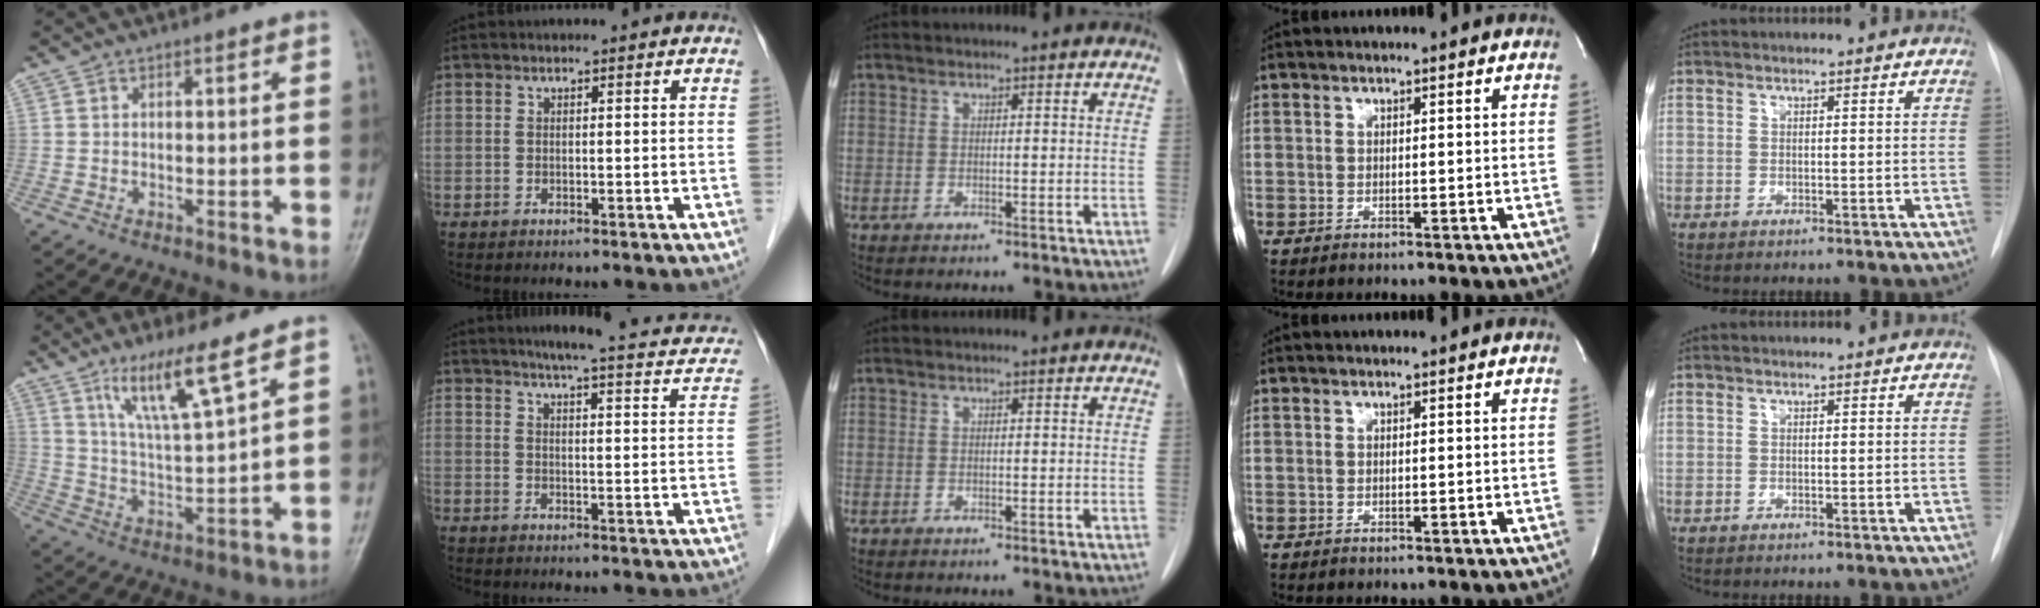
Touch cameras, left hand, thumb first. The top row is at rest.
{"thumb": {"total": 10.5, "force": [6.9, 0.9, 8.0], "torque": [-0.147, -0.044, 0.136]}, "index": {"total": 18.0, "force": [15.8, 2.2, 8.3], "torque": [-0.095, -0.016, 0.172]}}